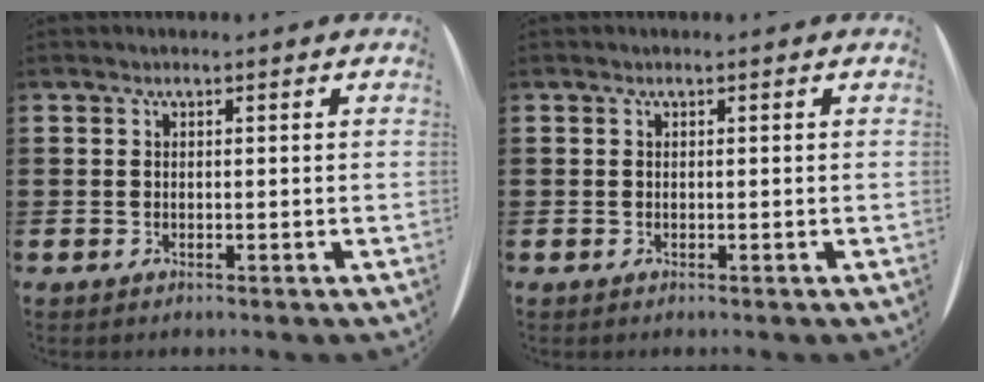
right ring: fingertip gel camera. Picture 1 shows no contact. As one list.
[{"total": 0.0}]